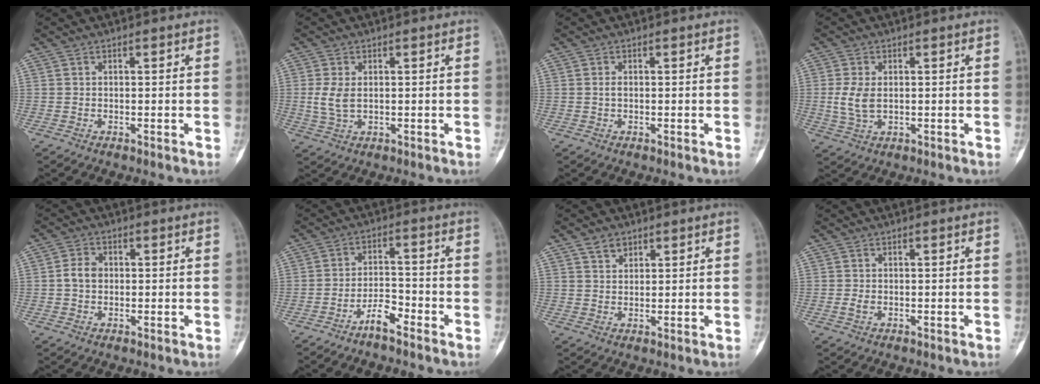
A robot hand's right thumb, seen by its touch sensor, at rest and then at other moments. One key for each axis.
{"total": 4.3, "fx": 0.3, "fy": 2.5, "fz": 3.5, "tx": -0.080, "ty": -0.002, "tz": 0.009}
{"total": 0.8, "fx": 0.0, "fy": 0.5, "fz": 0.7, "tx": -0.012, "ty": 0.001, "tz": -0.001}
{"total": 5.1, "fx": 0.2, "fy": 3.0, "fz": 4.0, "tx": -0.090, "ty": -0.003, "tz": 0.007}
{"total": 3.6, "fx": 0.0, "fy": 2.9, "fz": 2.3, "tx": -0.037, "ty": 0.009, "tz": -0.004}
{"total": 4.8, "fx": -3.6, "fy": 1.5, "fz": 2.8, "tx": -0.045, "ty": 0.033, "tz": -0.067}
{"total": 3.1, "fx": 2.0, "fy": 2.0, "fz": 1.1, "tx": -0.007, "ty": -0.011, "tz": 0.037}
{"total": 1.2, "fx": -0.2, "fy": 0.8, "fz": 0.9, "tx": -0.022, "ty": -0.001, "tz": -0.005}